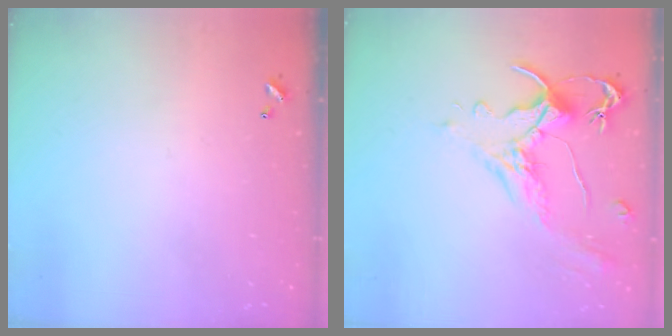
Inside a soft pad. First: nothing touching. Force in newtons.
{"total": 1.5, "press": 1.0, "slide": 1.1}